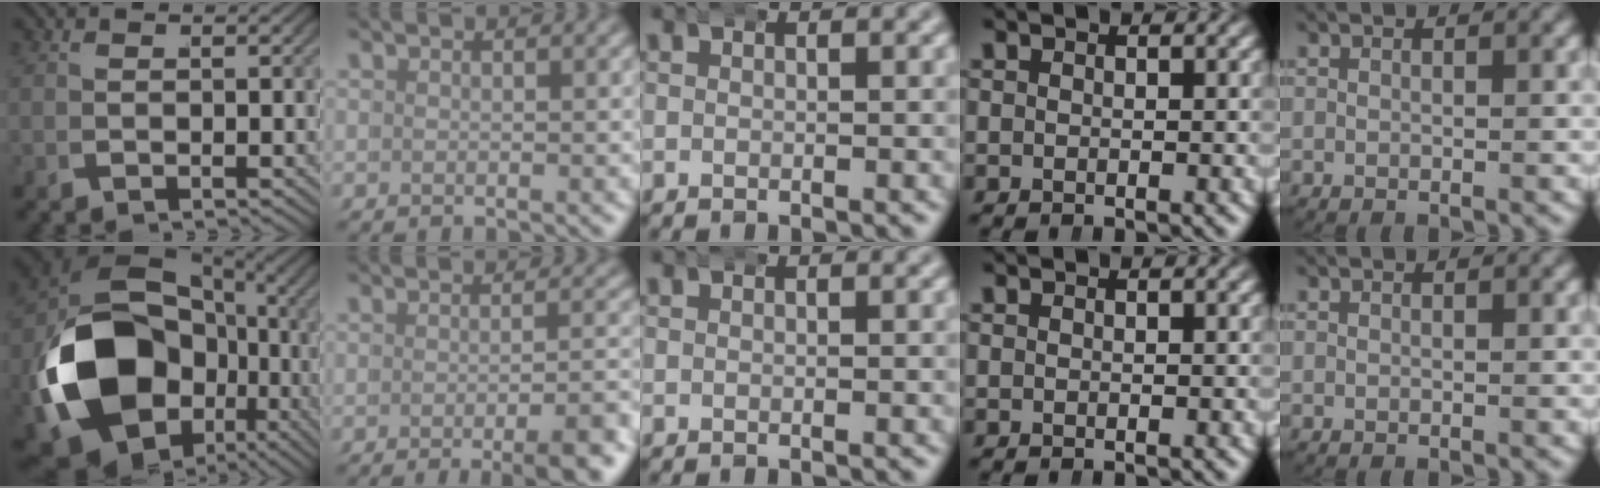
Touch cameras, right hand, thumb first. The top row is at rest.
{"thumb": {"total": 20.7, "force": [-2.7, 14.3, 14.6], "torque": [-0.342, -0.089, 0.000]}, "index": {"total": 4.9, "force": [-3.6, -0.4, 3.2], "torque": [-0.025, -0.004, -0.053]}}